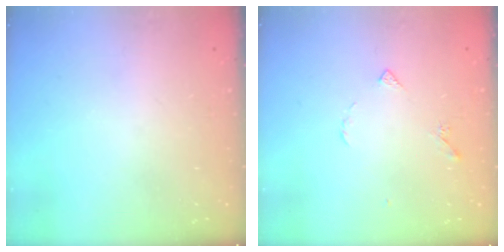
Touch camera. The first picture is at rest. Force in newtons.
{"total": 3.8, "press": 3.7, "slide": 0.8}